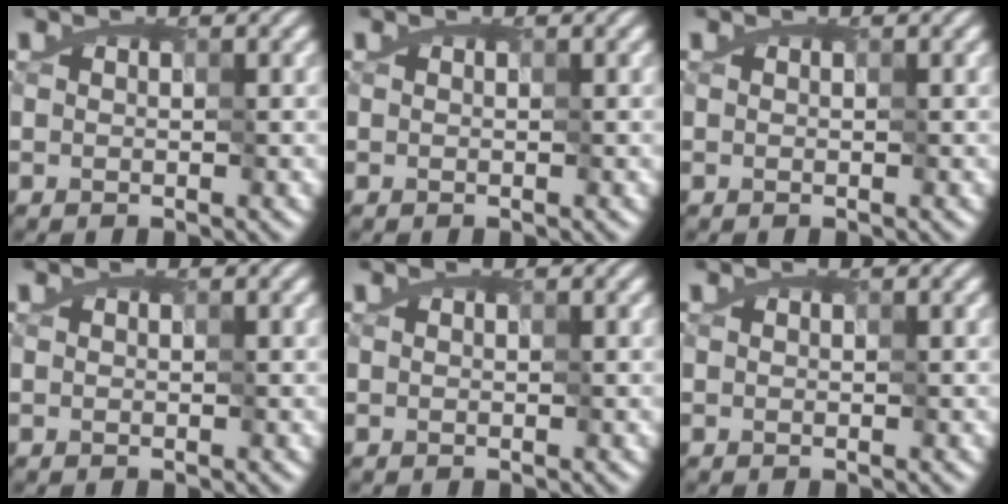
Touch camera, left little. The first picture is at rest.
{"total": 0.0}
{"total": 0.0}
{"total": 0.0}
{"total": 0.0}
{"total": 0.0}